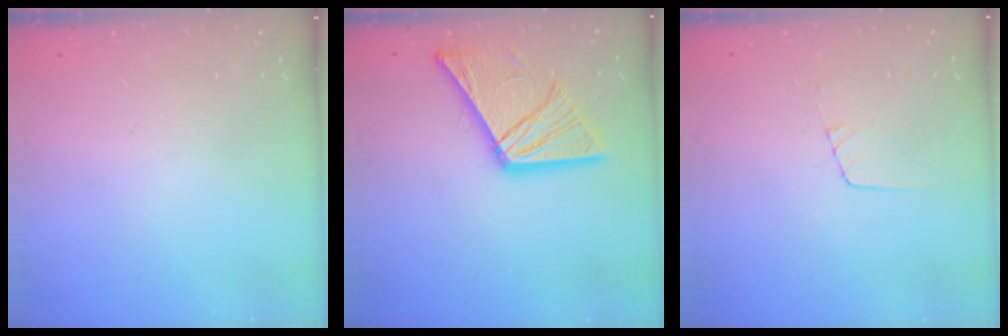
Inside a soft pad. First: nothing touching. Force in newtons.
{"total": 14.6, "press": 14.6, "slide": 1.5}
{"total": 4.3, "press": 4.3, "slide": 0.2}